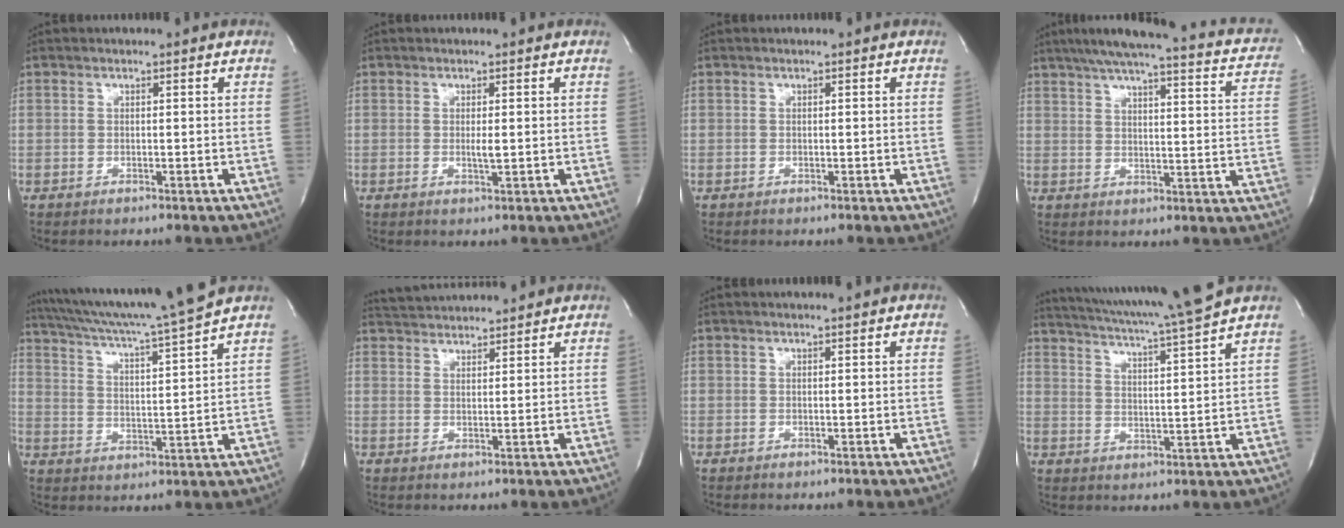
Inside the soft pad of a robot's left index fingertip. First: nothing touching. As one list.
[{"total": 1.2, "force": [-0.2, 0.1, 1.2], "torque": [-0.027, -0.008, -0.003]}, {"total": 0.0}, {"total": 24.1, "force": [20.0, 4.0, 12.9], "torque": [-0.182, 0.002, 0.232]}, {"total": 16.7, "force": [14.9, -2.4, 7.2], "torque": [-0.132, -0.026, 0.226]}, {"total": 7.1, "force": [7.0, 0.3, 1.3], "torque": [-0.032, 0.030, 0.113]}, {"total": 1.3, "force": [1.2, -0.3, 0.4], "torque": [-0.009, 0.001, 0.016]}, {"total": 14.9, "force": [13.2, -2.2, 6.4], "torque": [-0.118, -0.032, 0.192]}]